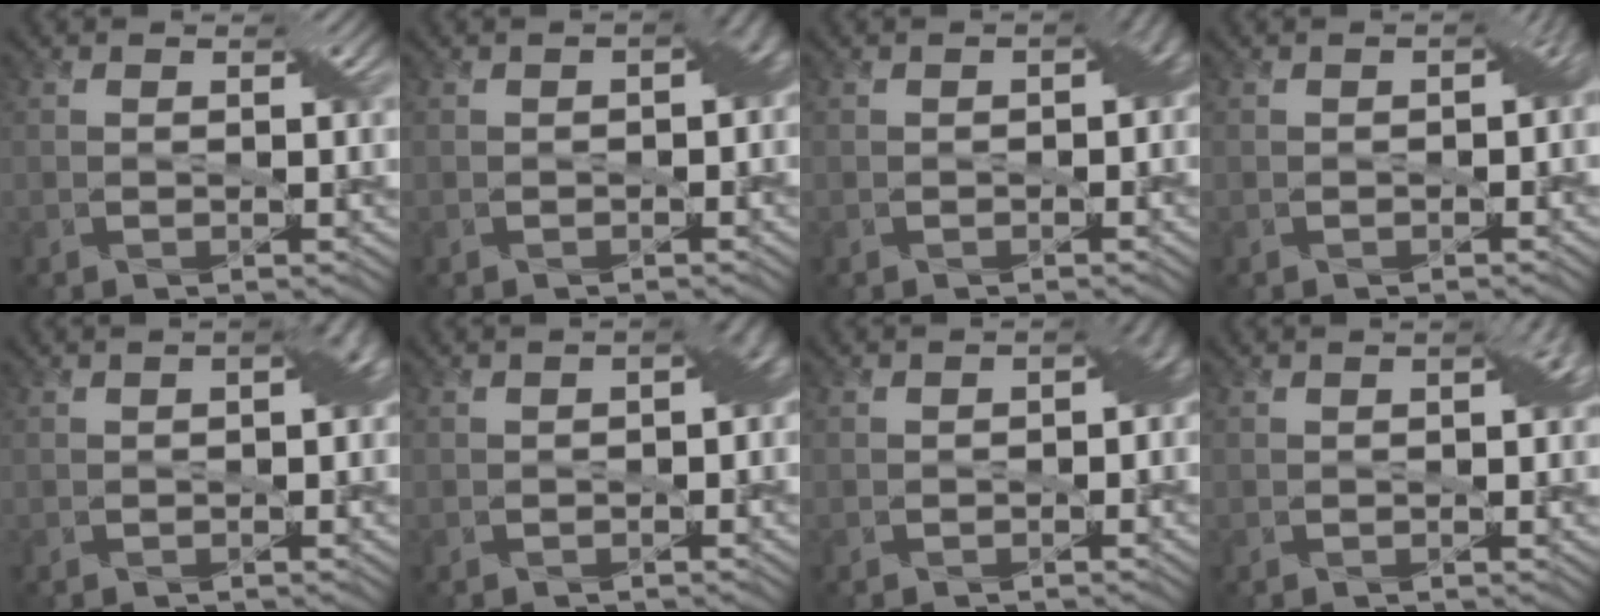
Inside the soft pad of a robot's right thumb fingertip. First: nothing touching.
{"total": 3.2, "force": [-0.4, 1.9, 2.6], "torque": [-0.029, -0.002, -0.008]}
{"total": 3.0, "force": [-0.4, 1.9, 2.2], "torque": [-0.025, -0.005, -0.009]}
{"total": 3.1, "force": [-0.4, 2.0, 2.3], "torque": [-0.024, -0.007, -0.006]}
{"total": 3.0, "force": [-0.1, 1.5, 2.6], "torque": [-0.030, 0.005, -0.002]}
{"total": 3.7, "force": [-0.4, 2.2, 3.0], "torque": [-0.033, 0.000, -0.008]}
{"total": 3.3, "force": [-0.6, 2.2, 2.4], "torque": [-0.026, -0.007, -0.012]}
{"total": 2.5, "force": [0.2, 1.3, 2.1], "torque": [-0.024, 0.006, 0.006]}